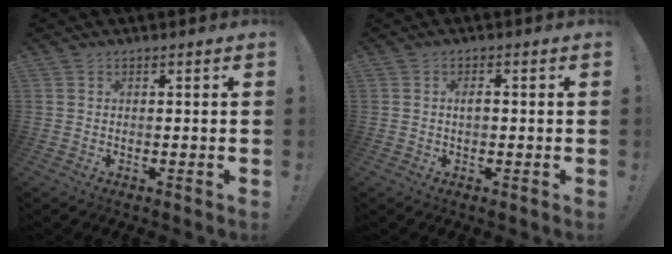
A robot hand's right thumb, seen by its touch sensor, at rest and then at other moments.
{"total": 1.6, "force": [0.1, 0.8, 1.4], "torque": [-0.021, 0.002, -0.002]}